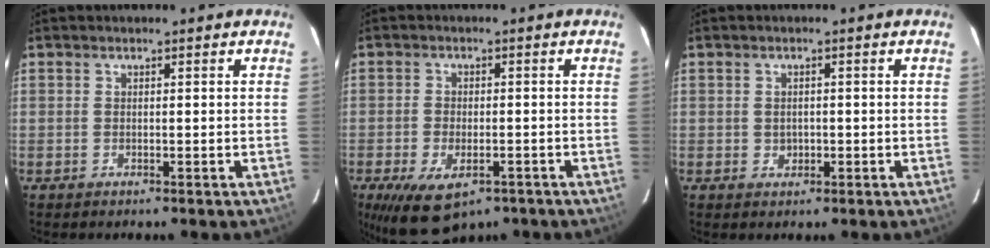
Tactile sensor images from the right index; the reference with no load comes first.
{"total": 10.9, "force": [-6.3, 5.4, 7.2], "torque": [-0.151, -0.030, -0.096]}
{"total": 1.6, "force": [-0.2, 1.5, 0.5], "torque": [-0.006, 0.003, 0.000]}